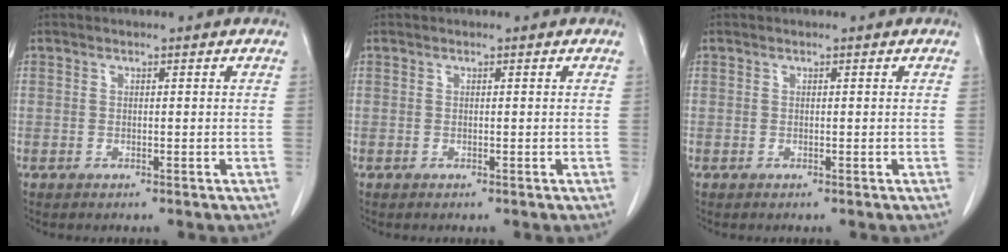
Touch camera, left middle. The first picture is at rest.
{"total": 0.0}
{"total": 0.0}